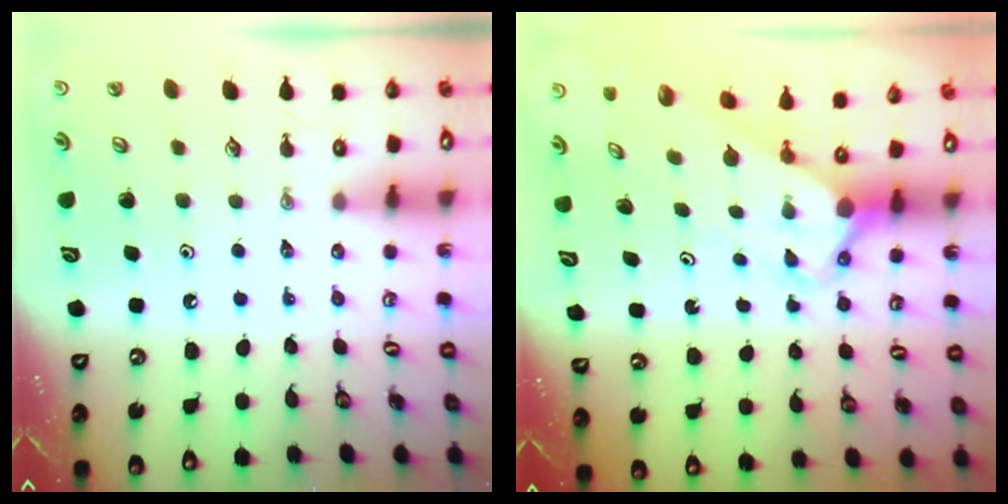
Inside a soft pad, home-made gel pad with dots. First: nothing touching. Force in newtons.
{"total": 3.0, "press": 3.0, "slide": 0.2}